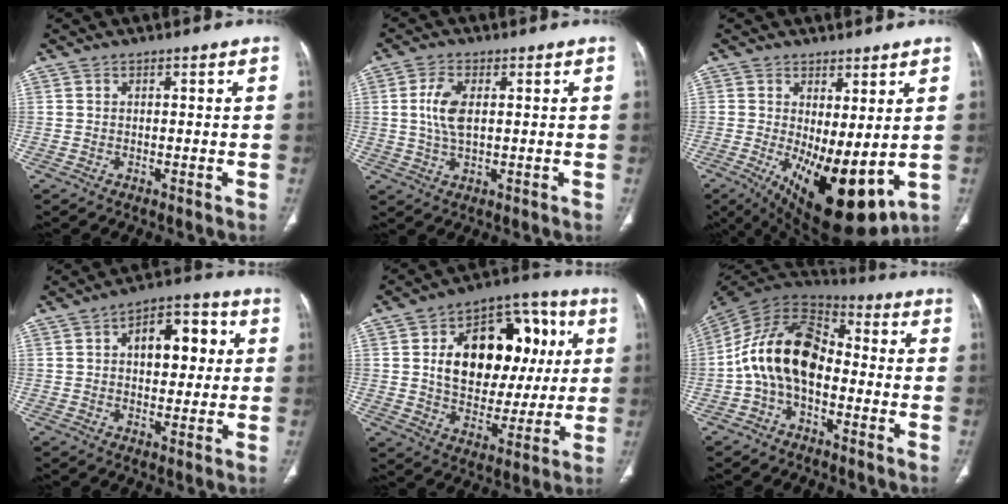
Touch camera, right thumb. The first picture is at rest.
{"total": 6.3, "force": [1.0, 3.1, 5.4], "torque": [-0.119, -0.002, 0.019]}
{"total": 15.3, "force": [-1.8, 6.3, 13.9], "torque": [-0.218, -0.030, -0.002]}
{"total": 11.1, "force": [2.4, 6.4, 8.8], "torque": [-0.094, 0.017, 0.030]}
{"total": 23.8, "force": [4.9, 15.3, 17.5], "torque": [-0.213, 0.017, 0.080]}
{"total": 16.1, "force": [-2.3, 10.0, 12.4], "torque": [-0.218, 0.056, -0.053]}